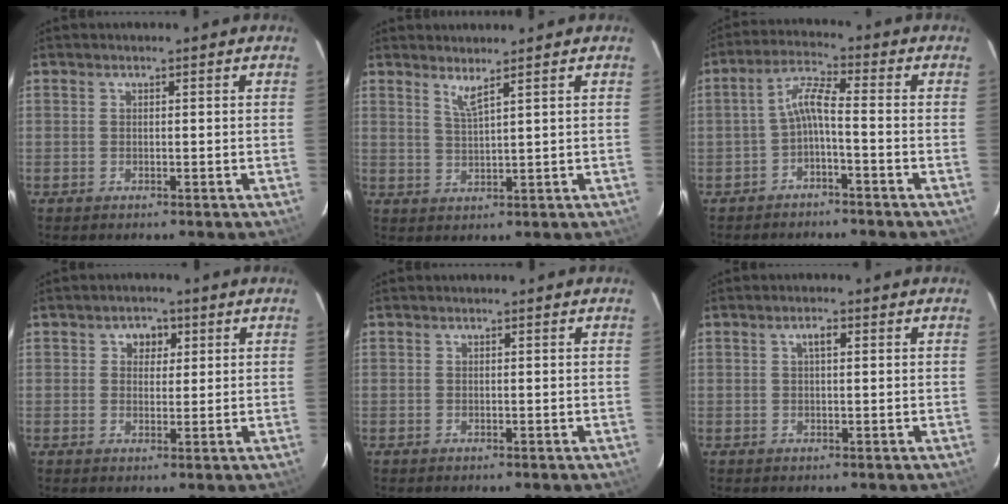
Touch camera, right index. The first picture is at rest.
{"total": 2.6, "force": [2.0, -0.5, 1.6], "torque": [-0.034, -0.008, 0.036]}
{"total": 4.6, "force": [-2.2, 0.4, 4.1], "torque": [-0.100, 0.015, -0.041]}
{"total": 3.1, "force": [1.1, 2.7, 1.1], "torque": [-0.009, 0.009, 0.016]}
{"total": 0.0}
{"total": 1.7, "force": [0.6, 0.5, 1.5], "torque": [-0.027, 0.007, 0.010]}